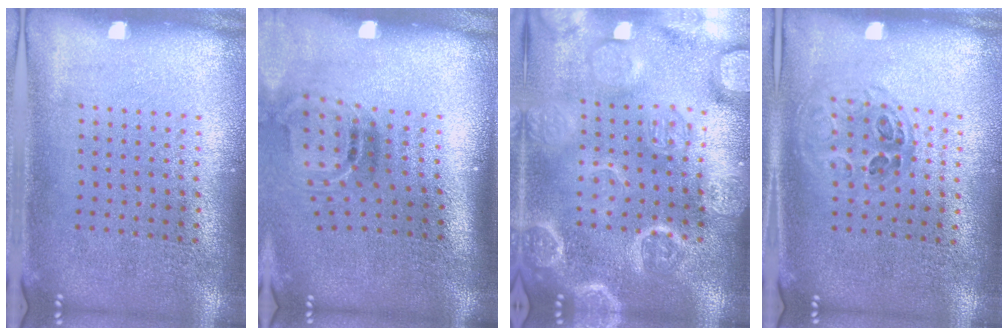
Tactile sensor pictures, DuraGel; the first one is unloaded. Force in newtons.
{"total": 1.8, "press": 1.1, "slide": 1.4}
{"total": 4.2, "press": 4.1, "slide": 0.6}
{"total": 0.9, "press": 0.9, "slide": 0.2}